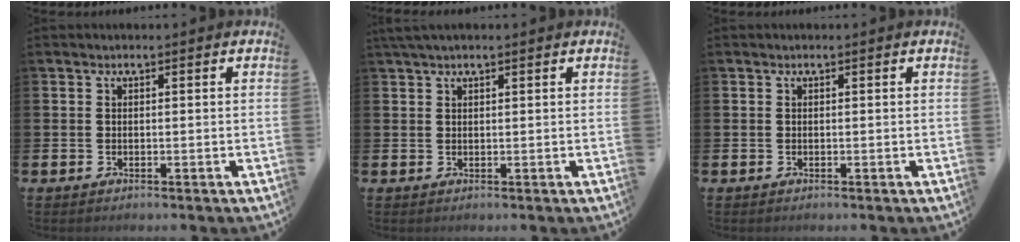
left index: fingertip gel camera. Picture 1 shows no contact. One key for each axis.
{"total": 1.7, "fx": 1.3, "fy": 0.2, "fz": 1.0, "tx": -0.013, "ty": 0.000, "tz": 0.022}
{"total": 0.0}